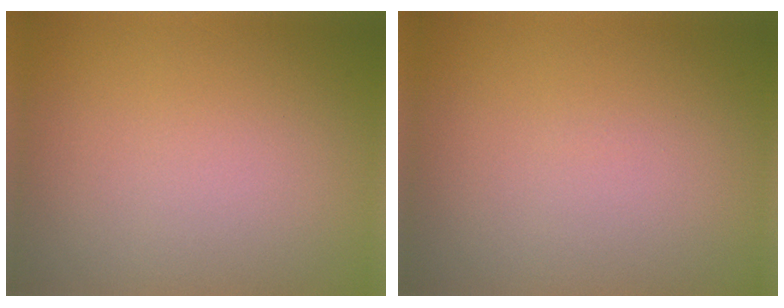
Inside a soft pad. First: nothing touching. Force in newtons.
{"total": 0.0}